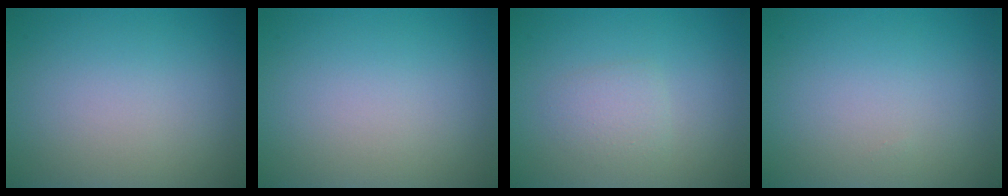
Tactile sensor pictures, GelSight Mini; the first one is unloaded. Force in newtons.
{"total": 0.0}
{"total": 1.6, "press": 1.6, "slide": 0.1}
{"total": 0.0}